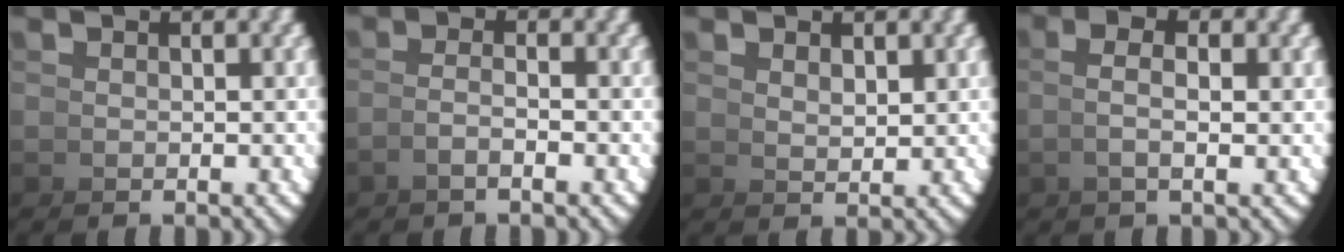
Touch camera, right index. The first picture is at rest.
{"total": 1.7, "force": [-0.9, -1.1, 0.9], "torque": [-0.012, 0.001, -0.016]}
{"total": 1.9, "force": [1.6, -1.1, 0.1], "torque": [0.006, -0.002, 0.041]}
{"total": 2.3, "force": [0.8, -0.3, 2.2], "torque": [-0.040, 0.007, 0.013]}